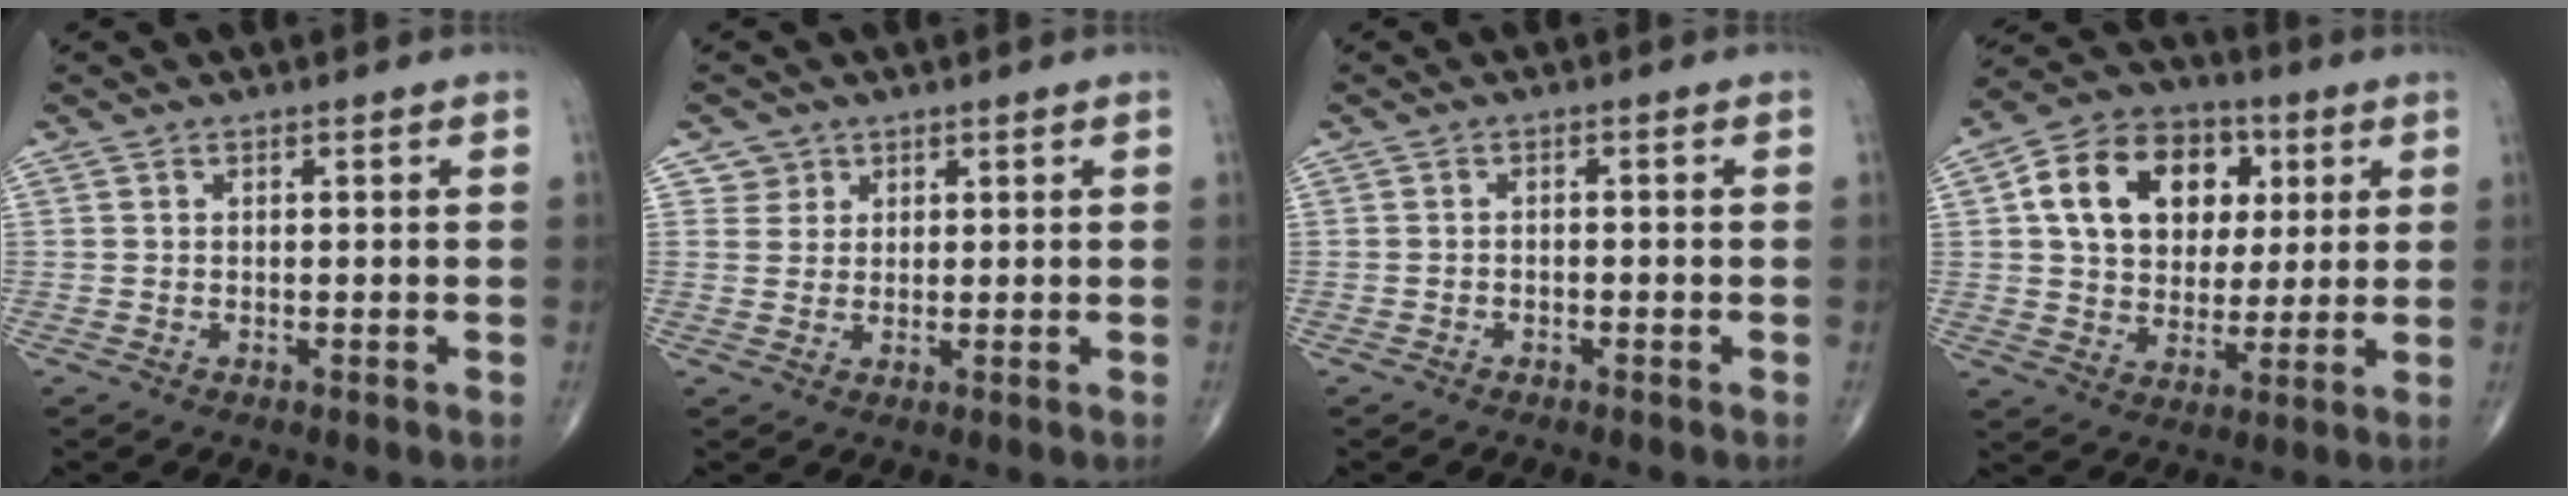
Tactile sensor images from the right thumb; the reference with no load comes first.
{"total": 2.8, "force": [1.5, 2.4, -0.3], "torque": [0.029, -0.007, 0.017]}
{"total": 0.8, "force": [-0.5, 0.5, 0.3], "torque": [-0.006, 0.004, -0.011]}
{"total": 18.0, "force": [4.9, 13.5, 10.8], "torque": [-0.155, 0.005, 0.080]}